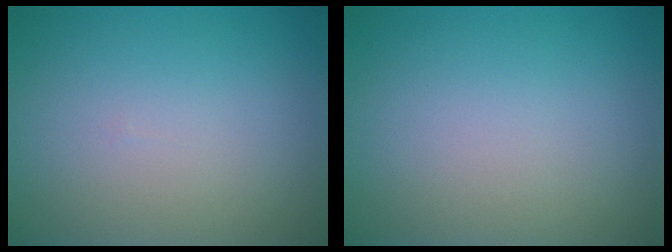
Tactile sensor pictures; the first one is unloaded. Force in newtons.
{"total": 0.0}